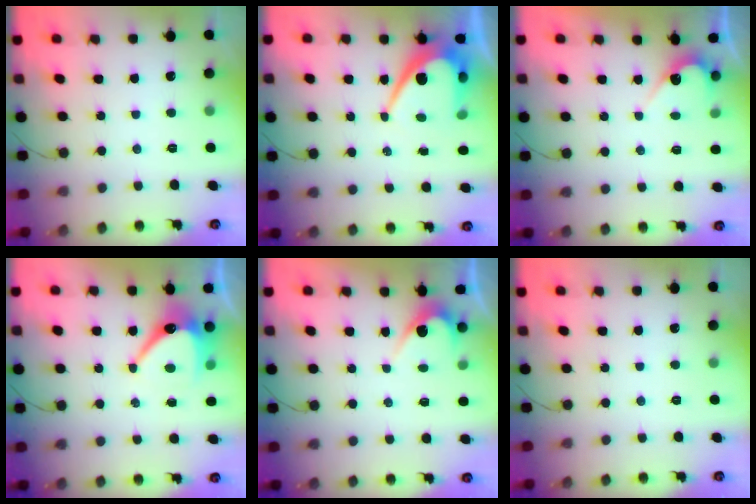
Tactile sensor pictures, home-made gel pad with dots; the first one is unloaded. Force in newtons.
{"total": 9.3, "press": 9.3, "slide": 0.7}
{"total": 4.6, "press": 4.6, "slide": 0.2}
{"total": 9.2, "press": 9.2, "slide": 0.3}
{"total": 3.0, "press": 3.0, "slide": 0.2}
{"total": 0.0}